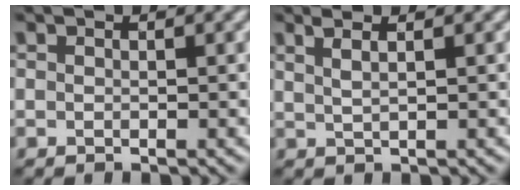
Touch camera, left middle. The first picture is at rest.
{"total": 2.5, "force": [1.4, 1.0, 1.8], "torque": [-0.010, 0.007, 0.005]}